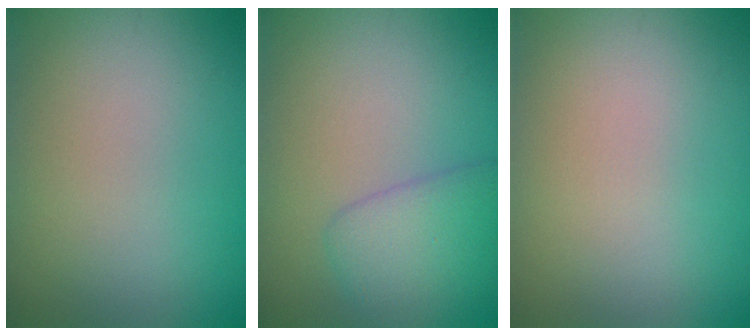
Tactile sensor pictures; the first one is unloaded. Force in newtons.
{"total": 3.4, "press": 3.4, "slide": 0.1}
{"total": 0.0}